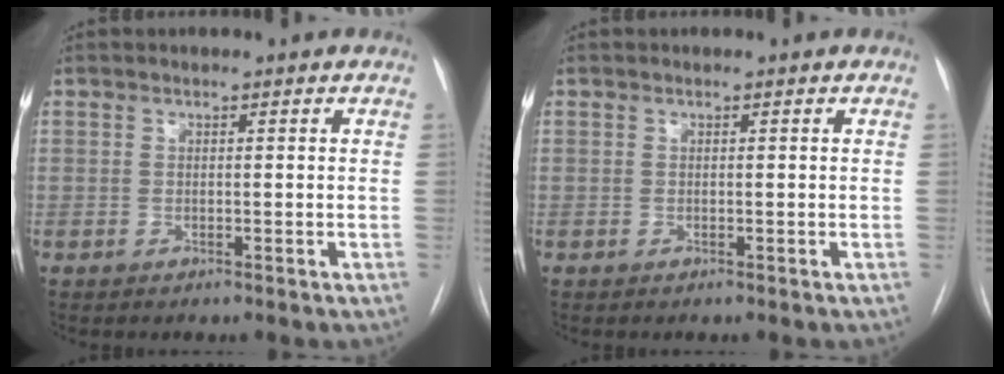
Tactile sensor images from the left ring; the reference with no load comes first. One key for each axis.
{"total": 0.0}